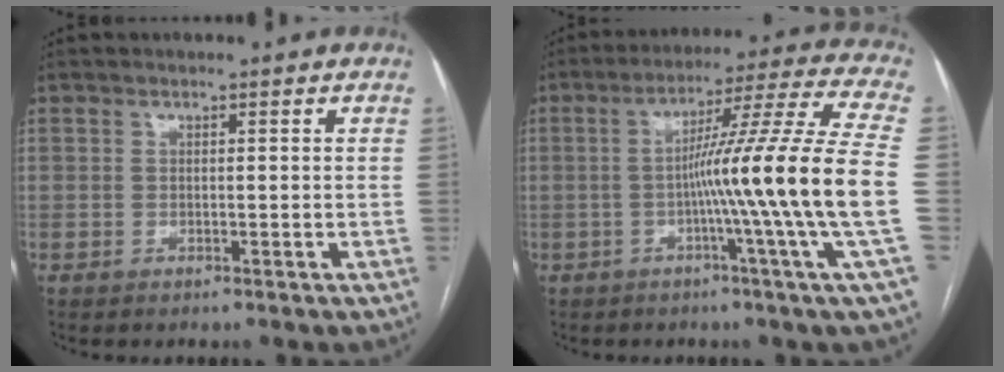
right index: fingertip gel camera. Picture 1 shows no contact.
{"total": 18.5, "force": [-2.8, -3.3, 18.0], "torque": [-0.270, -0.007, -0.063]}